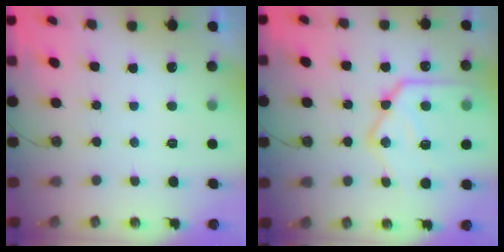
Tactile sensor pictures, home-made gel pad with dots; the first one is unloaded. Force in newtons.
{"total": 22.7, "press": 22.5, "slide": 2.5}